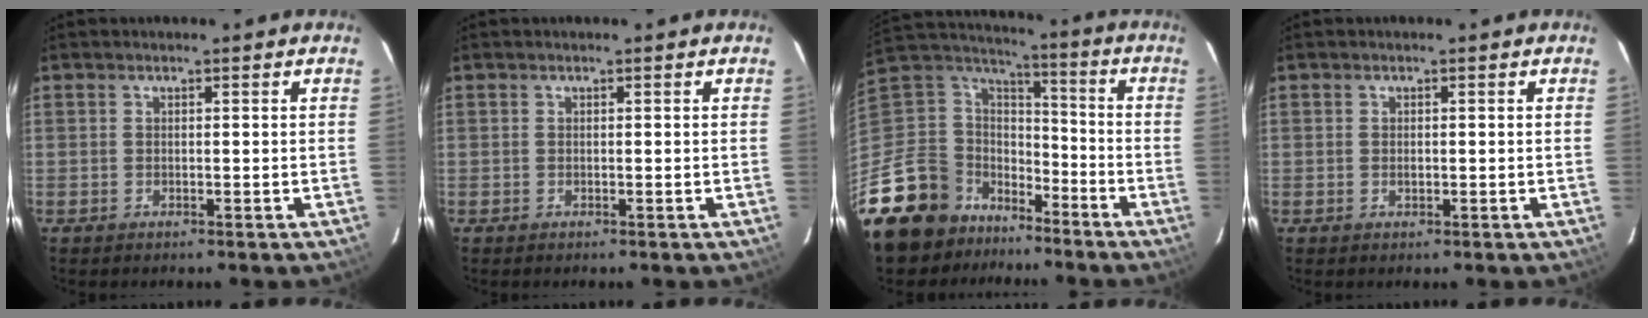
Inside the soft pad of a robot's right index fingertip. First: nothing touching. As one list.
[{"total": 0.0}, {"total": 17.9, "force": [-13.0, 11.8, 3.9], "torque": [-0.126, 0.048, -0.226]}, {"total": 0.8, "force": [0.0, 0.7, 0.4], "torque": [-0.005, 0.000, 0.001]}]